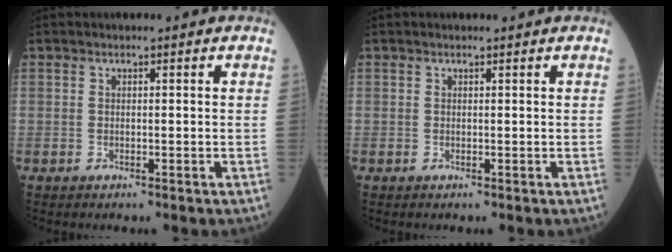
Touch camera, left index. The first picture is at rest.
{"total": 0.5, "force": [0.5, 0.0, 0.1], "torque": [-0.009, 0.000, 0.006]}